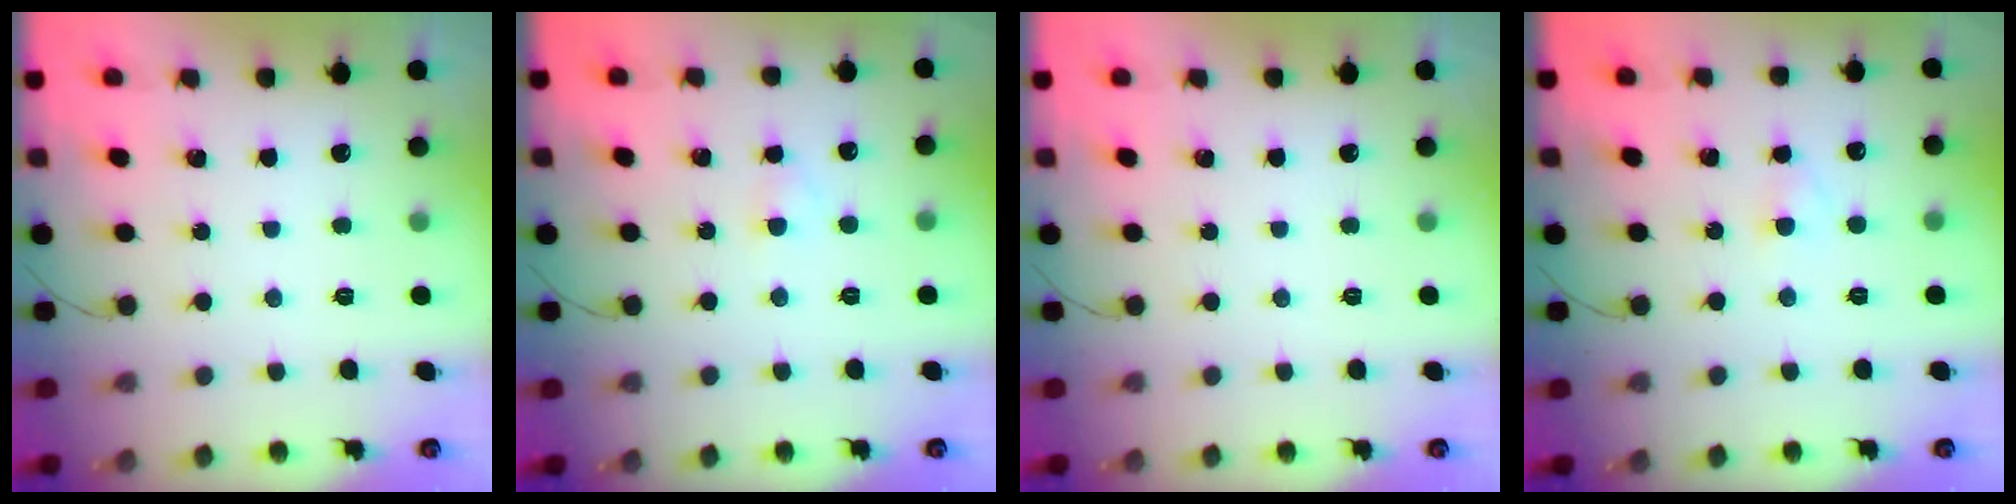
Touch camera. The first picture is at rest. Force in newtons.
{"total": 1.8, "press": 1.5, "slide": 0.9}
{"total": 0.0}
{"total": 1.9, "press": 1.7, "slide": 0.8}